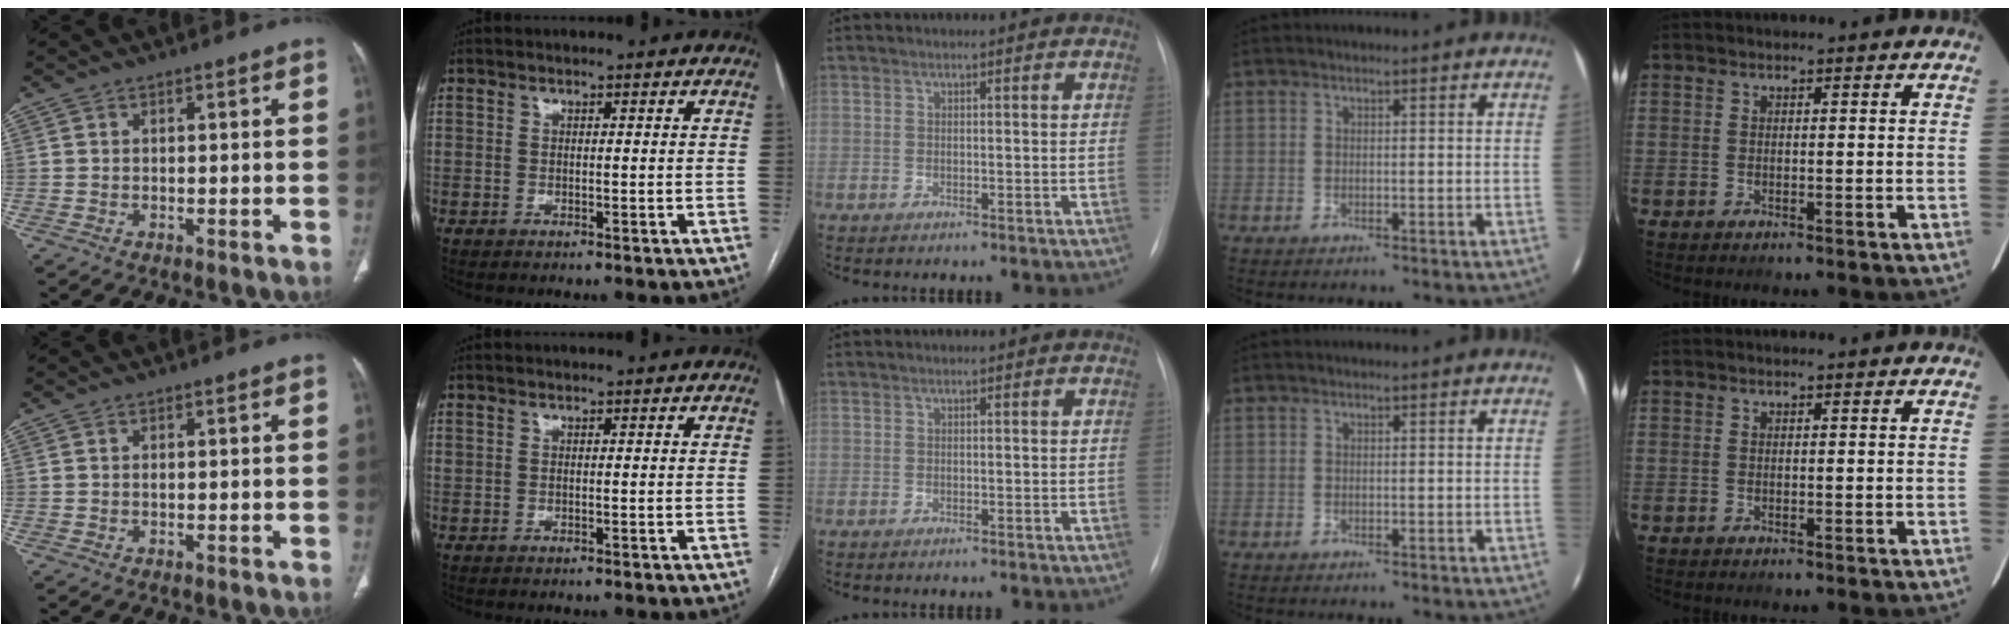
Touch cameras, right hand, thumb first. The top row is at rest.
{}